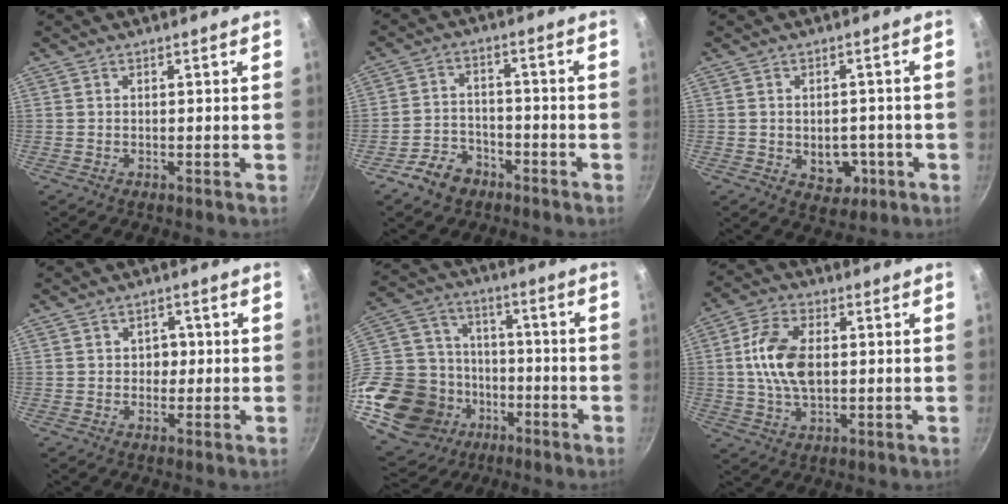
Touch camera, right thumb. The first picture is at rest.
{"total": 6.9, "force": [-4.3, 4.7, 2.6], "torque": [-0.034, 0.040, -0.078]}
{"total": 6.4, "force": [-1.6, 4.8, 3.9], "torque": [-0.028, 0.009, -0.012]}
{"total": 2.9, "force": [0.1, 2.5, 1.6], "torque": [-0.001, 0.006, 0.000]}
{"total": 30.0, "force": [-12.3, 23.0, 14.9], "torque": [-0.307, 0.068, -0.196]}
{"total": 11.3, "force": [1.0, 6.7, 9.1], "torque": [-0.162, 0.013, 0.014]}